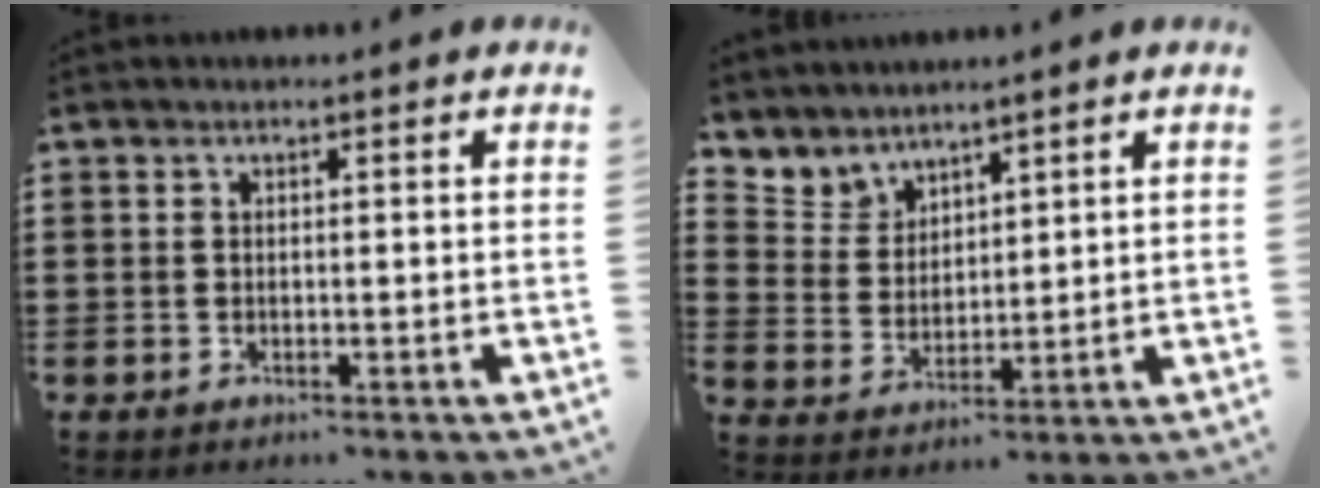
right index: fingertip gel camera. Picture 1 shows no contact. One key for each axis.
{"total": 4.4, "fx": 3.9, "fy": 2.0, "fz": -0.6, "tx": -0.013, "ty": -0.012, "tz": 0.072}